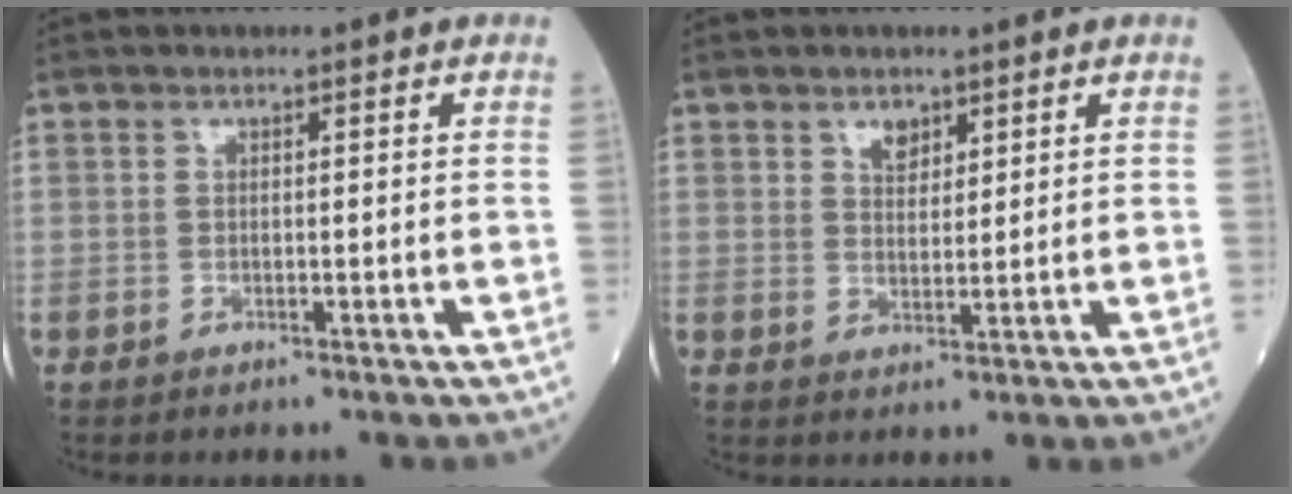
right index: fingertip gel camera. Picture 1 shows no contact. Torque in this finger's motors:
{"motor_torque": [0.00, 0.00, 0.00, 0.03]}